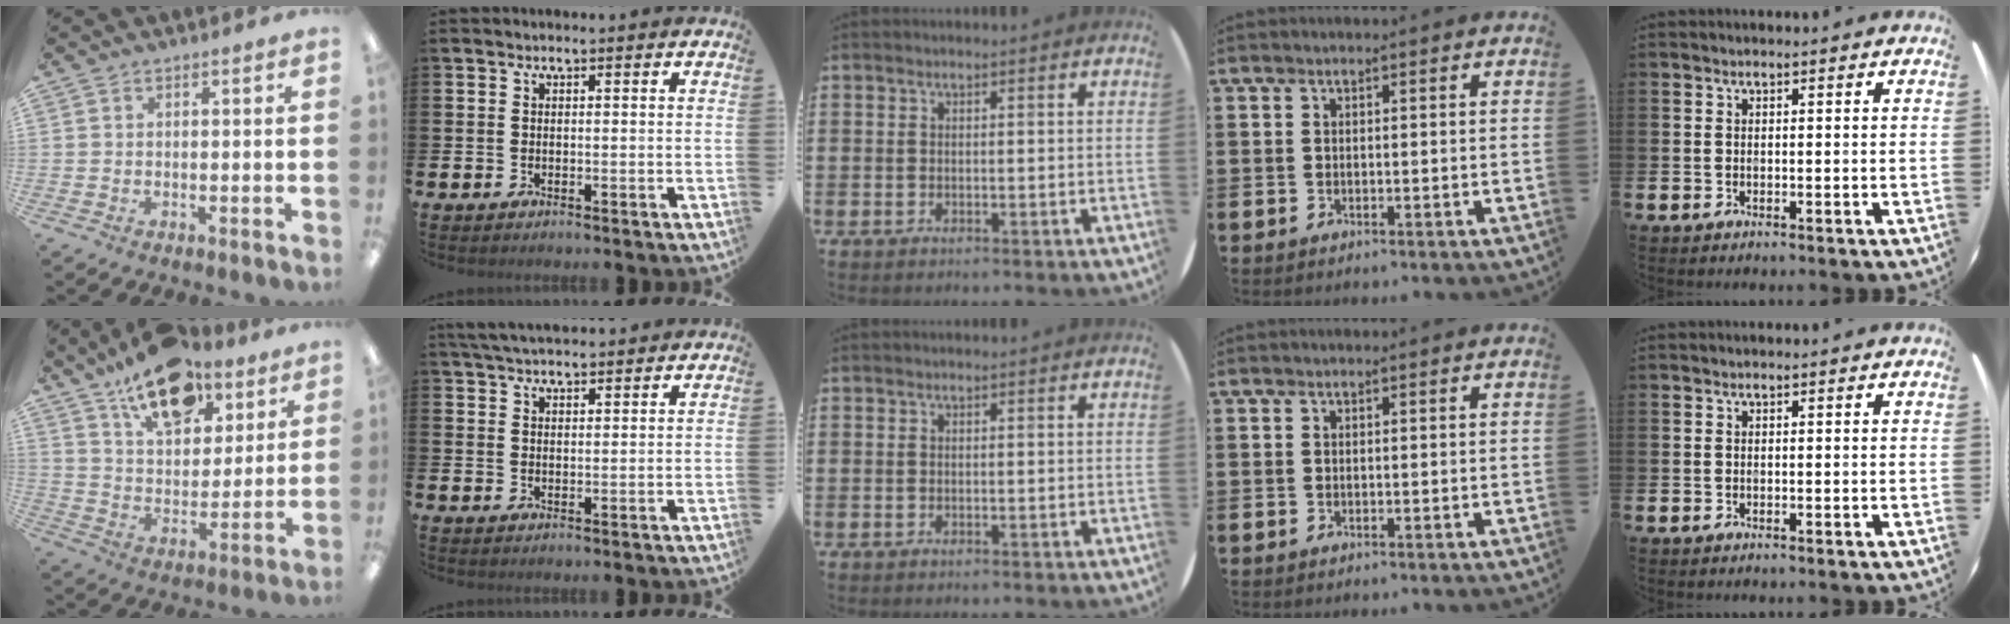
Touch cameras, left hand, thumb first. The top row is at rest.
{"thumb": {"total": 17.1, "force": [11.3, 9.0, 9.1], "torque": [-0.134, -0.057, 0.199]}, "index": {"total": 4.2, "force": [4.0, 0.7, 0.9], "torque": [-0.023, -0.011, 0.075]}}